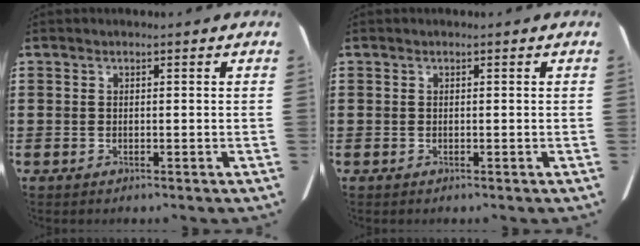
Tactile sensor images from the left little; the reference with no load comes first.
{"total": 0.0}